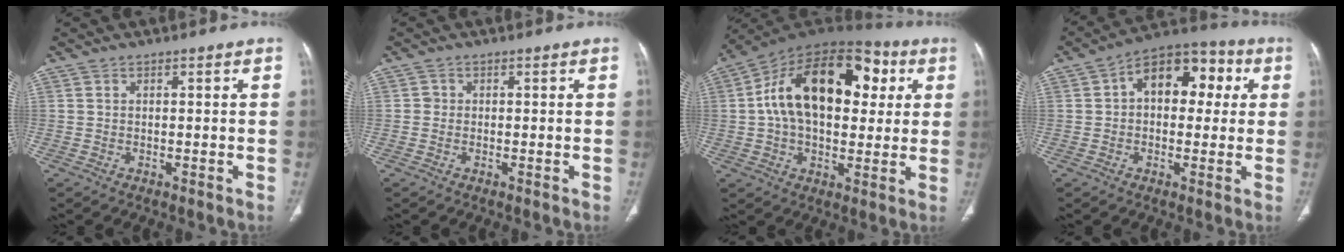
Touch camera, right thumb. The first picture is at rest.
{"total": 0.8, "force": [-0.1, 0.7, 0.2], "torque": [0.001, 0.003, -0.002]}
{"total": 23.8, "force": [4.5, 14.4, 18.4], "torque": [-0.280, 0.026, 0.063]}
{"total": 13.3, "force": [2.8, 8.5, 9.8], "torque": [-0.097, 0.032, 0.030]}